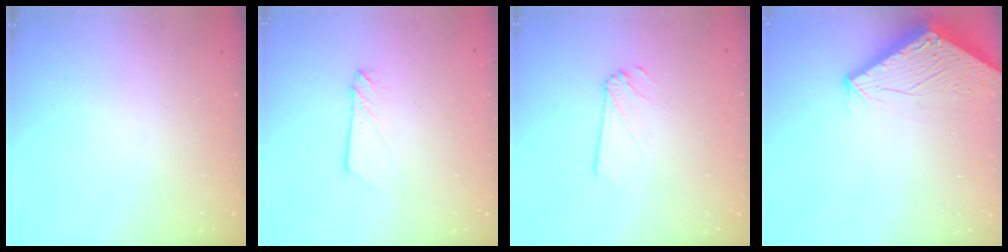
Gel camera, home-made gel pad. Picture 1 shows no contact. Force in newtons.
{"total": 2.3, "press": 2.3, "slide": 0.3}
{"total": 2.2, "press": 2.2, "slide": 0.1}
{"total": 2.7, "press": 2.7, "slide": 0.1}